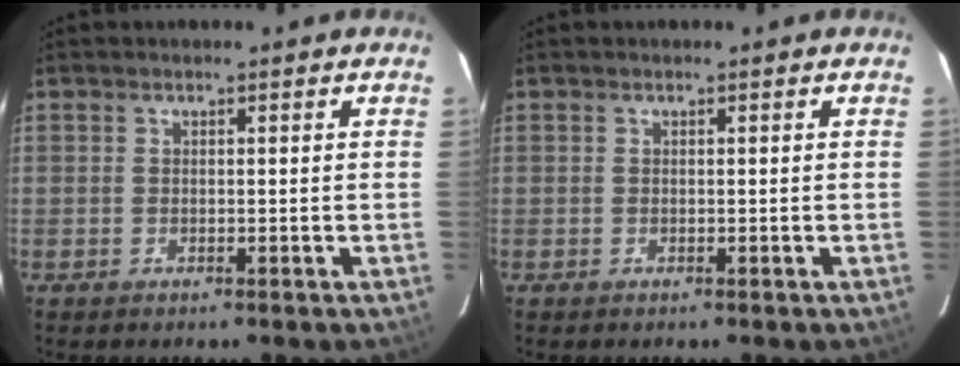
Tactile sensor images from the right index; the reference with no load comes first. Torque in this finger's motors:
{"motor_torque": [0.00, 0.00, 0.00, 0.00]}